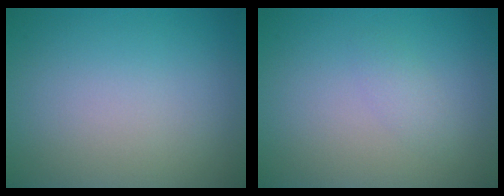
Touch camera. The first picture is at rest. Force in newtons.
{"total": 1.1, "press": 1.1, "slide": 0.0}